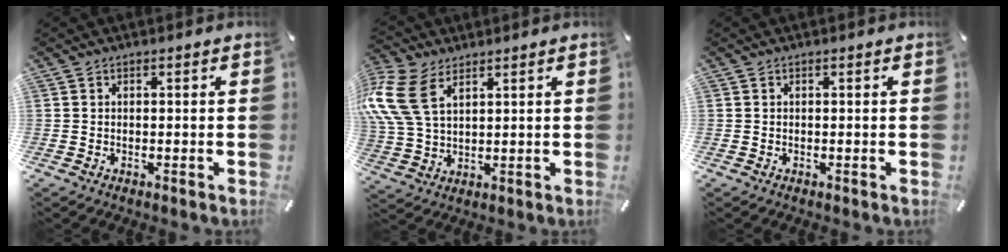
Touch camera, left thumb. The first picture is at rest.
{"total": 12.1, "force": [5.8, 7.3, 7.7], "torque": [-0.207, -0.014, 0.103]}
{"total": 0.0}